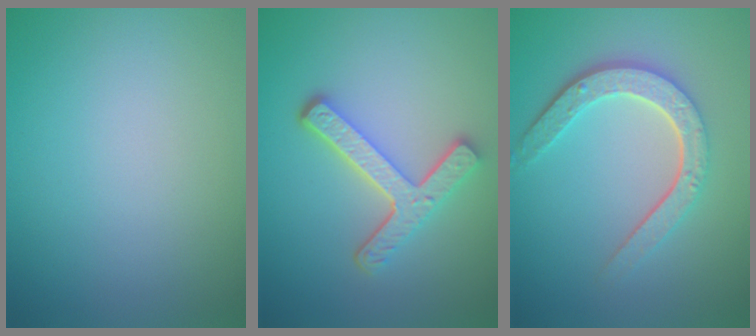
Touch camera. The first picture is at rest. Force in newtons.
{"total": 4.7, "press": 3.4, "slide": 3.2}
{"total": 4.7, "press": 3.5, "slide": 3.1}